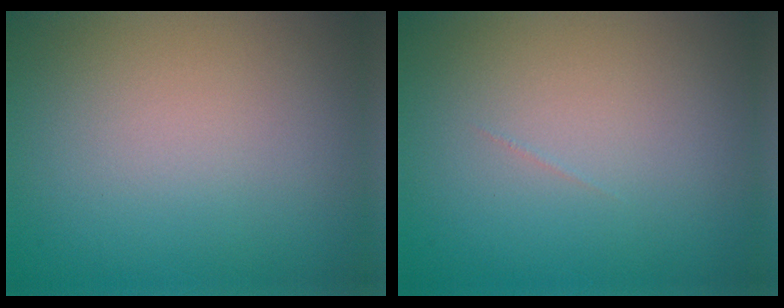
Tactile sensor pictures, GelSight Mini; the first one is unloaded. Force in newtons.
{"total": 0.0}